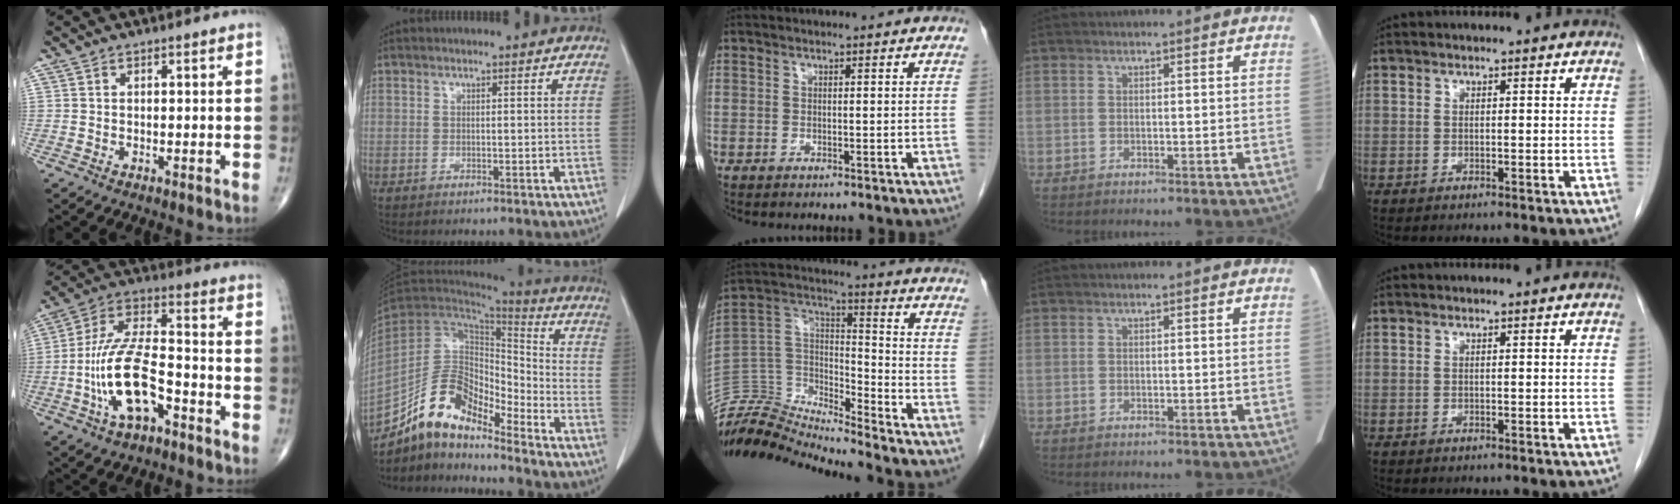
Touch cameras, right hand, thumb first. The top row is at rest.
{"thumb": {"total": 15.1, "force": [-5.4, 6.4, 12.6], "torque": [-0.249, 0.044, -0.097]}, "index": {"total": 12.9, "force": [-10.7, 4.9, 5.3], "torque": [-0.095, 0.044, -0.199]}, "middle": {"total": 13.7, "force": [-13.7, -0.4, 0.4], "torque": [-0.003, 0.063, -0.262]}}